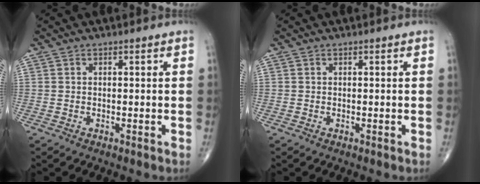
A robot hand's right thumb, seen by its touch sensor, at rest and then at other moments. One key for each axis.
{"total": 0.0}